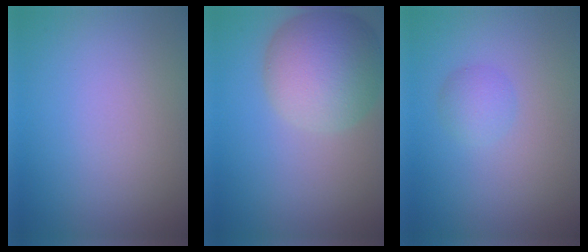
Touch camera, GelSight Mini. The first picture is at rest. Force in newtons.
{"total": 8.3, "press": 8.3, "slide": 0.3}
{"total": 1.6, "press": 1.6, "slide": 0.0}